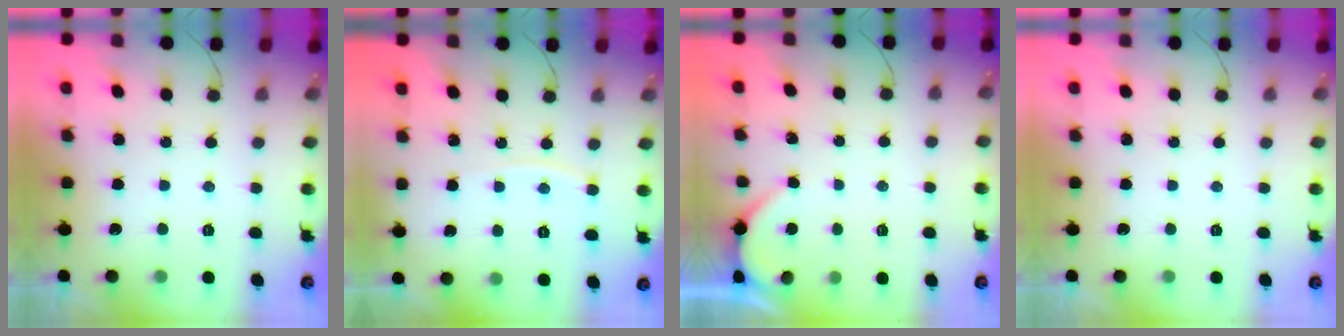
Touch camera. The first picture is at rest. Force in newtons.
{"total": 4.4, "press": 4.4, "slide": 0.8}
{"total": 1.9, "press": 1.9, "slide": 0.2}
{"total": 0.0}